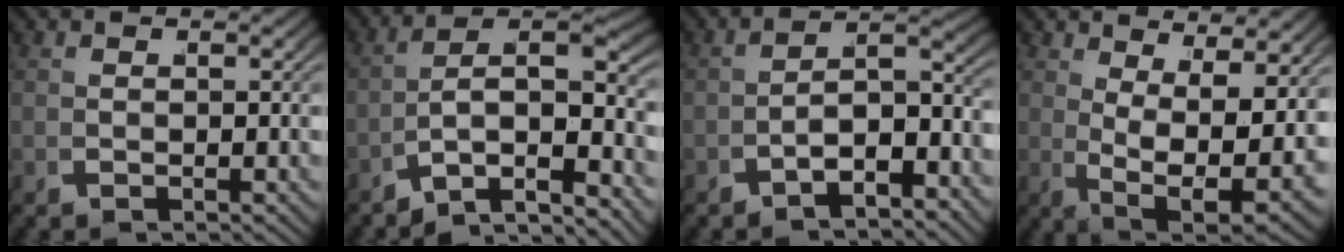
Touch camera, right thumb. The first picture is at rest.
{"total": 11.0, "force": [-2.2, 7.4, 7.9], "torque": [-0.152, -0.039, -0.028]}
{"total": 5.5, "force": [-2.0, 2.8, 4.3], "torque": [-0.069, -0.013, -0.027]}
{"total": 8.9, "force": [1.0, 5.2, 7.1], "torque": [-0.124, -0.036, 0.034]}